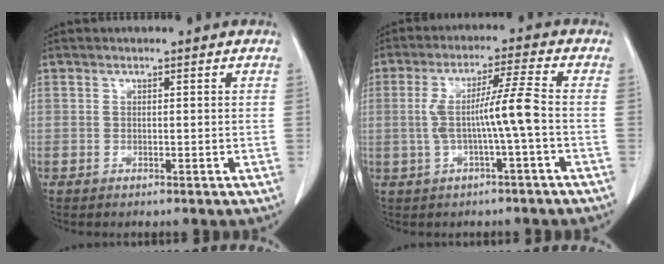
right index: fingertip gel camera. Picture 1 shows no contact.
{"total": 7.2, "force": [-1.0, -0.7, 7.1], "torque": [-0.139, 0.016, -0.014]}